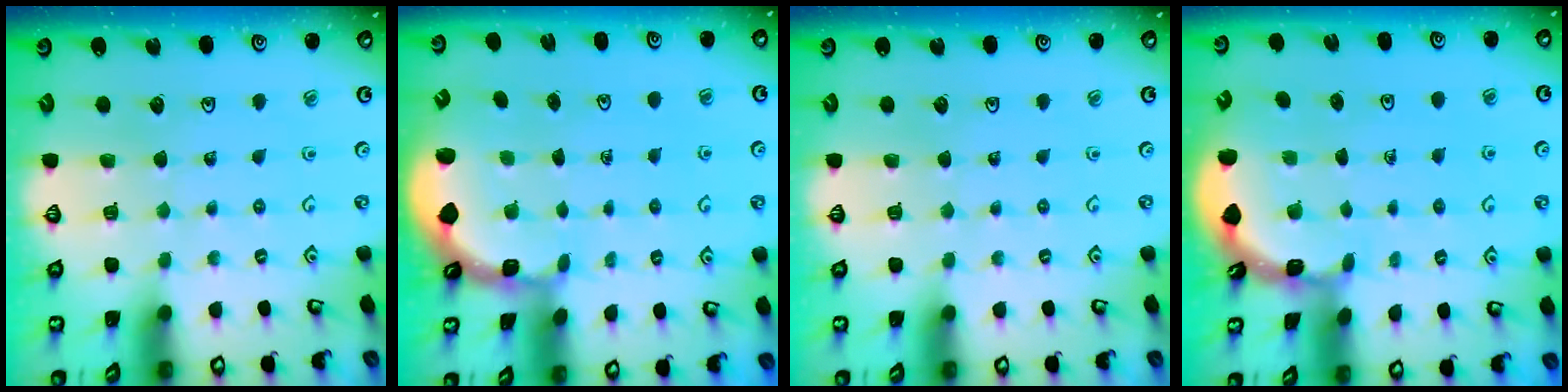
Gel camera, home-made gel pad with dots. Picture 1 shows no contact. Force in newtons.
{"total": 1.2, "press": 1.1, "slide": 0.5}
{"total": 0.0}
{"total": 1.9, "press": 1.9, "slide": 0.1}